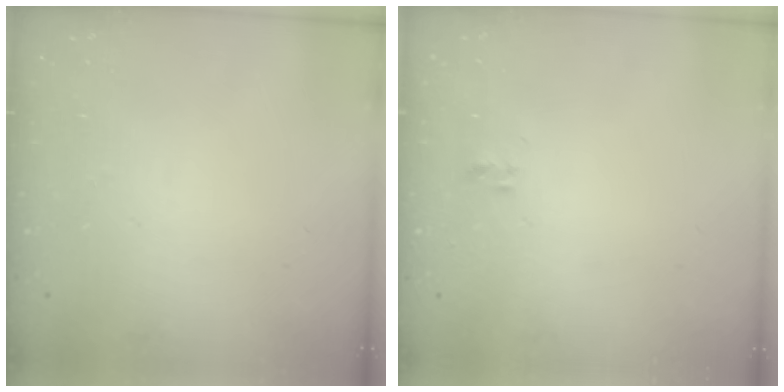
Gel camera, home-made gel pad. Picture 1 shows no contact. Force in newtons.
{"total": 1.8, "press": 1.7, "slide": 0.3}